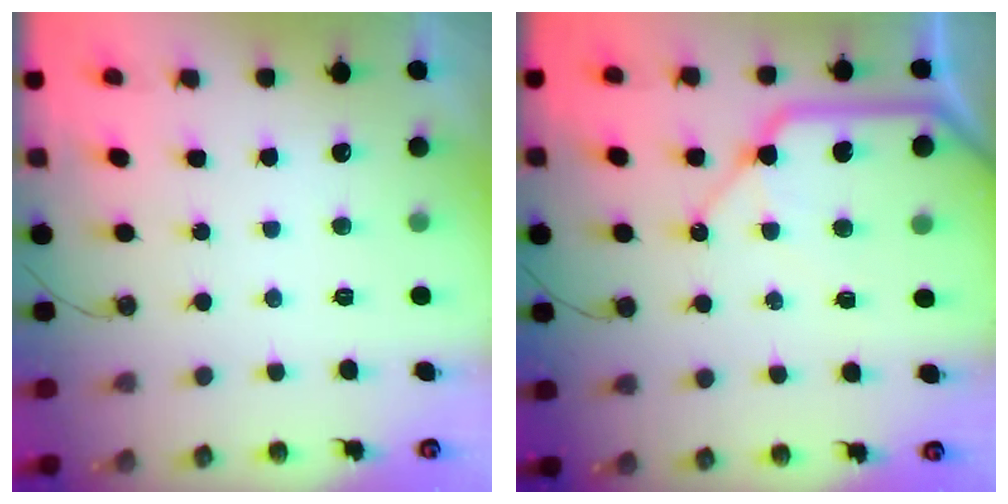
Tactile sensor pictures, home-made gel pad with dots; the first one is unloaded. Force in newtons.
{"total": 14.3, "press": 14.2, "slide": 1.7}